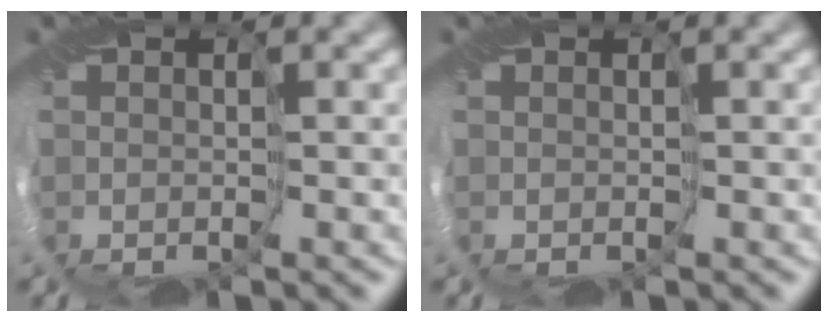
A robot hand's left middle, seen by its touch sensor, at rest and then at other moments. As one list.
[{"total": 0.0}]